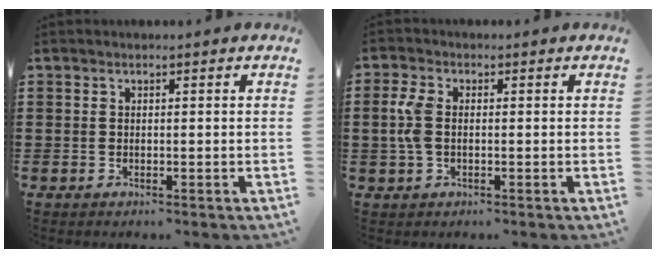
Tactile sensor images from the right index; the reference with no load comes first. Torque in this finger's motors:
{"motor_torque": [0.81, -0.14, 0.26, 0.11]}